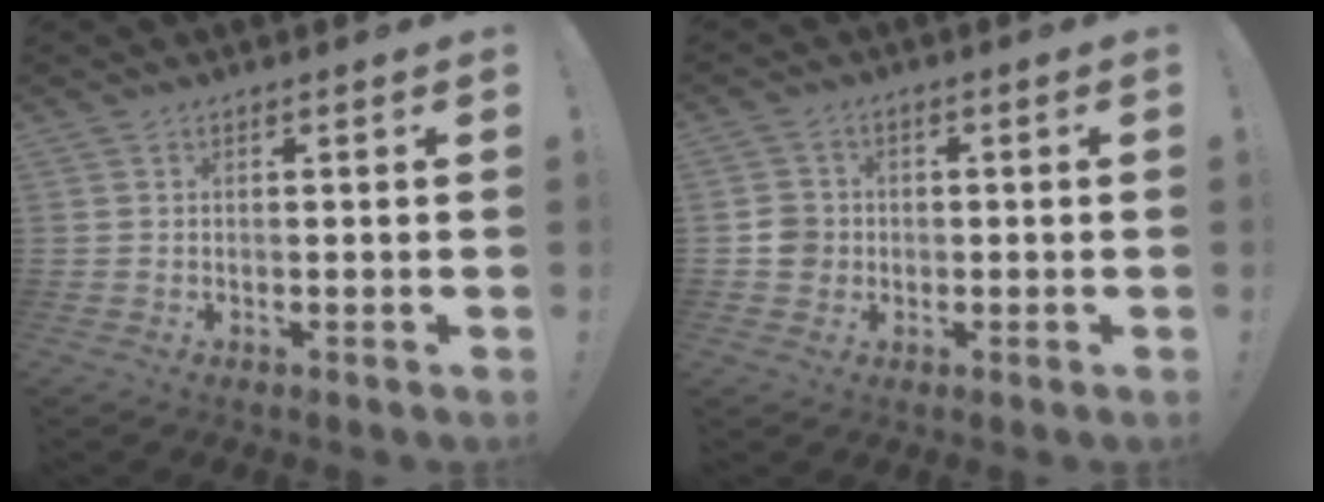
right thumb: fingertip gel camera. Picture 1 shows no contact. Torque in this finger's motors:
{"motor_torque": [-0.04, 0.16, 0.27, -0.11, -0.02]}